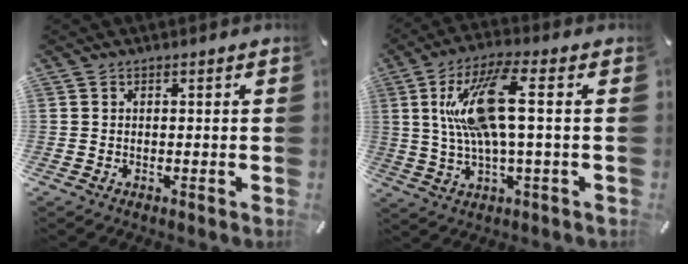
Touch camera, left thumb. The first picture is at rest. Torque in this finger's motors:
{"motor_torque": [1.69, 2.33, 0.60, -0.11, 0.25]}